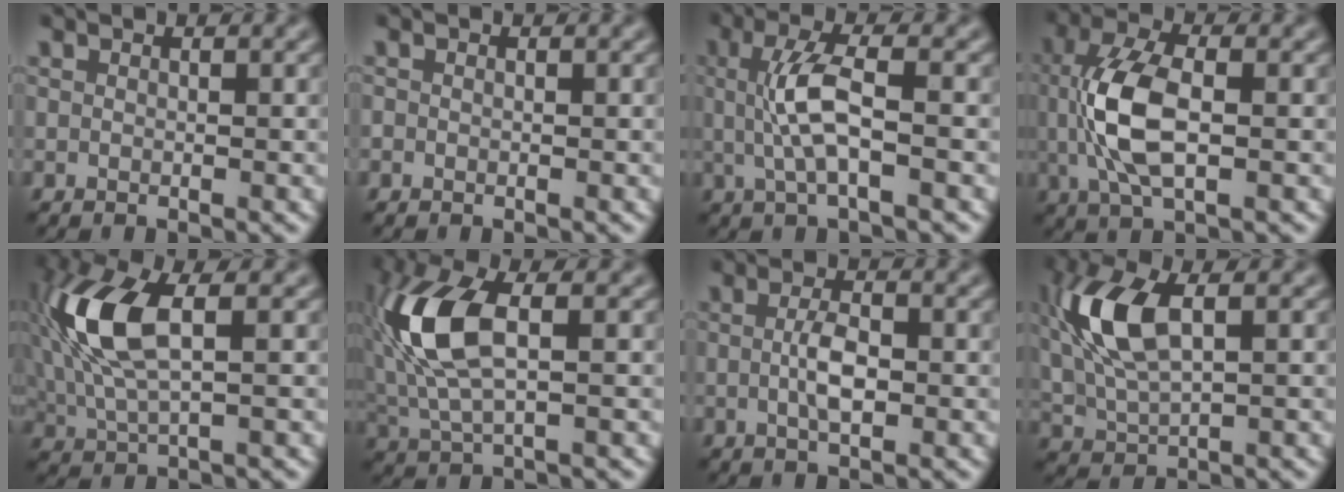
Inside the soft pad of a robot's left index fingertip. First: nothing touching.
{"total": 0.0}
{"total": 4.6, "force": [0.1, 1.1, 4.4], "torque": [-0.097, 0.004, 0.002]}
{"total": 6.8, "force": [-0.2, 3.0, 6.1], "torque": [-0.134, 0.005, -0.005]}
{"total": 8.1, "force": [1.3, 3.6, 7.1], "torque": [-0.176, 0.014, 0.022]}
{"total": 8.0, "force": [1.0, 3.5, 7.1], "torque": [-0.164, 0.014, 0.015]}
{"total": 2.7, "force": [-0.2, 0.9, 2.5], "torque": [-0.052, 0.001, -0.005]}
{"total": 7.6, "force": [1.7, 3.5, 6.5], "torque": [-0.154, 0.014, 0.029]}